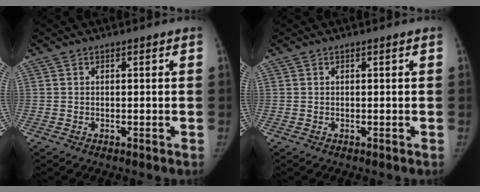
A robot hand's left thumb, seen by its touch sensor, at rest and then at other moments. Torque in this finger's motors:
{"motor_torque": [0.12, 0.12, 0.01, 0.00, 0.00]}